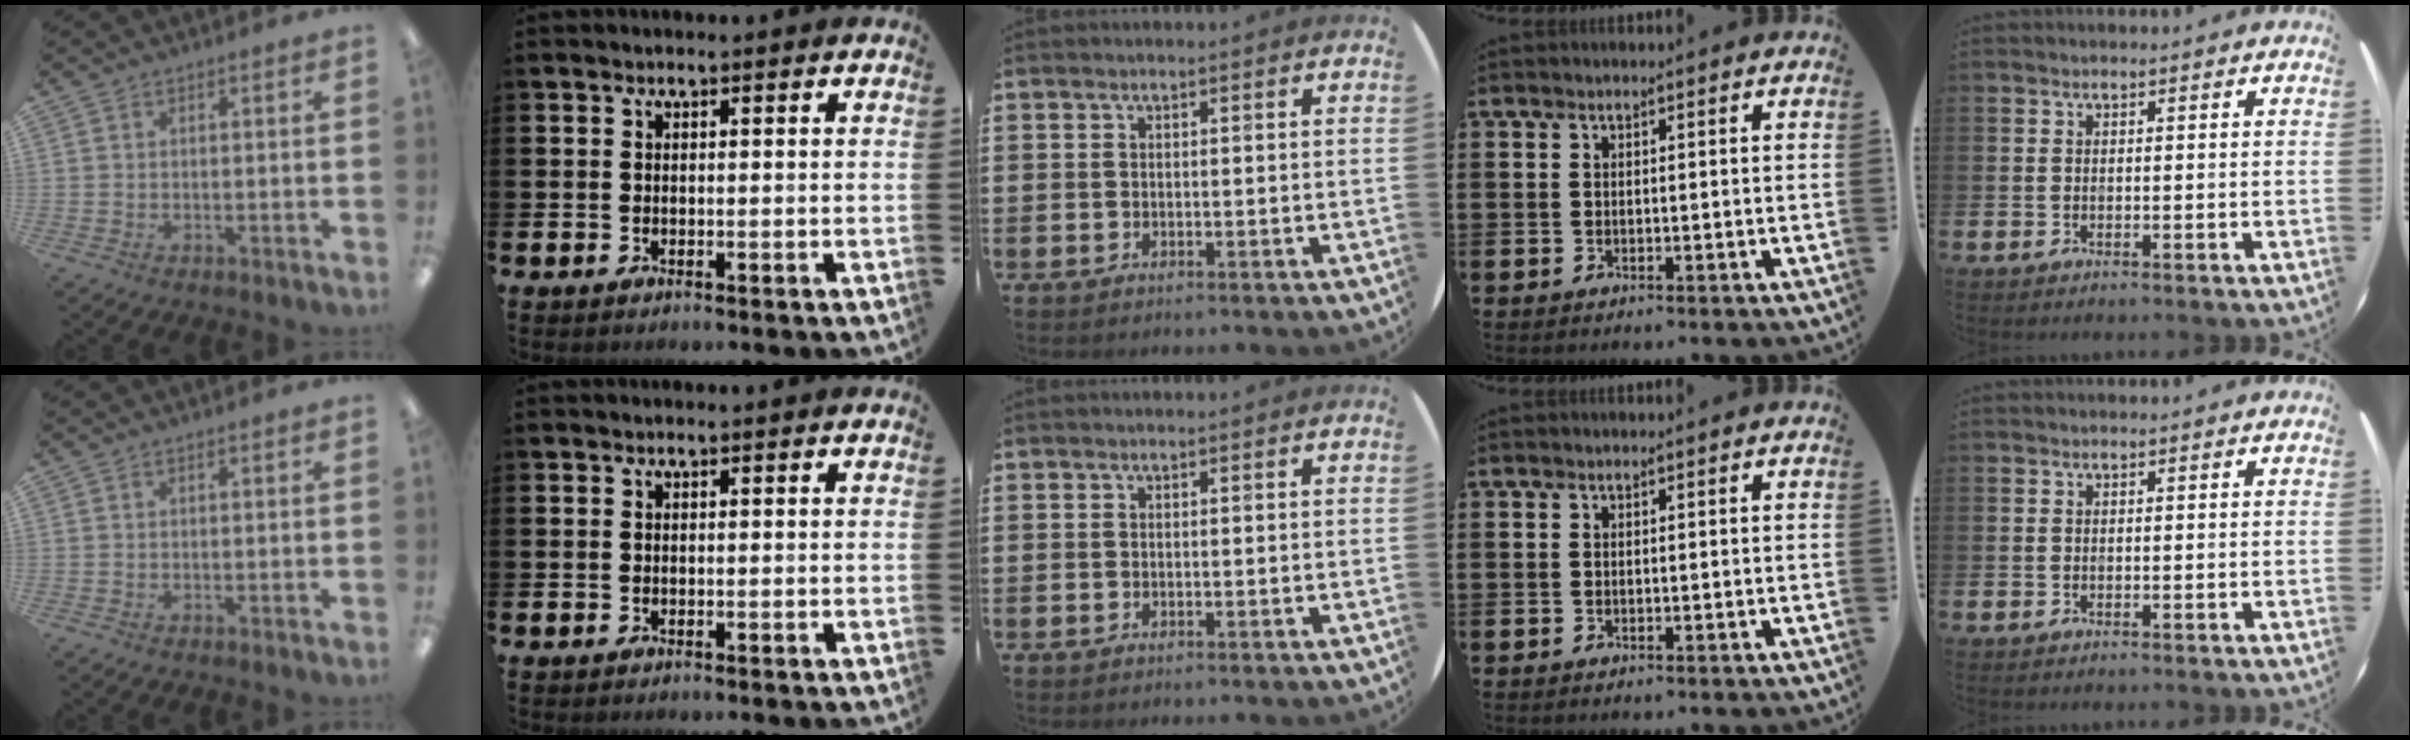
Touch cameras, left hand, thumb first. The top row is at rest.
{}